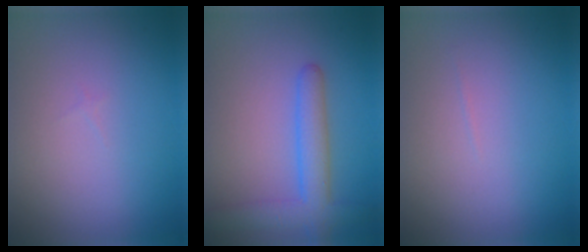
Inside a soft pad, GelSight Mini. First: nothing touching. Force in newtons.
{"total": 4.2, "press": 4.2, "slide": 0.2}
{"total": 0.0}